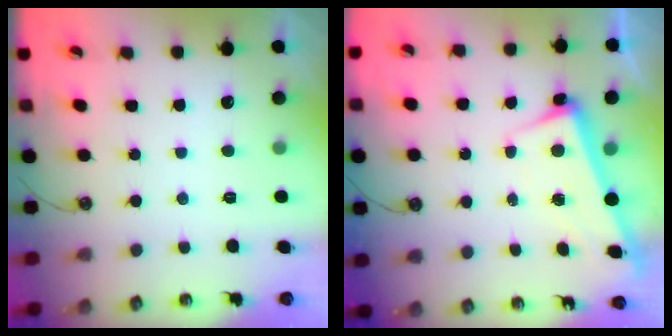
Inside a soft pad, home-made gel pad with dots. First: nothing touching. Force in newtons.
{"total": 2.5, "press": 2.2, "slide": 1.1}